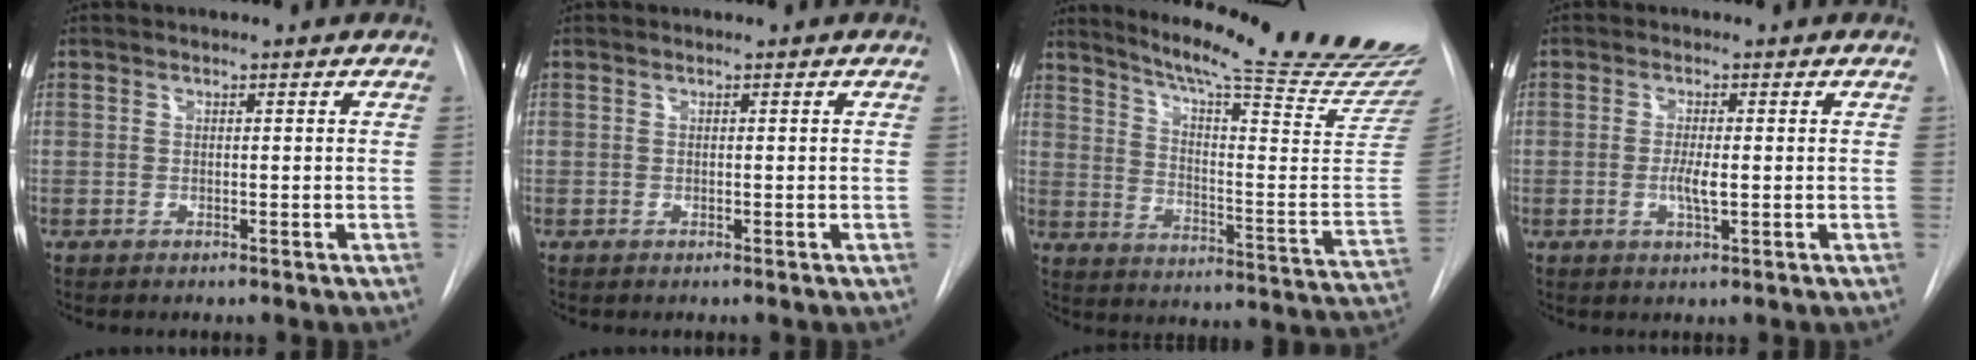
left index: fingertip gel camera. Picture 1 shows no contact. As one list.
[{"total": 0.0}, {"total": 25.7, "force": [22.6, -0.3, 12.3], "torque": [-0.188, -0.124, 0.292]}, {"total": 2.8, "force": [-1.2, 0.5, 2.5], "torque": [-0.052, -0.010, -0.017]}]